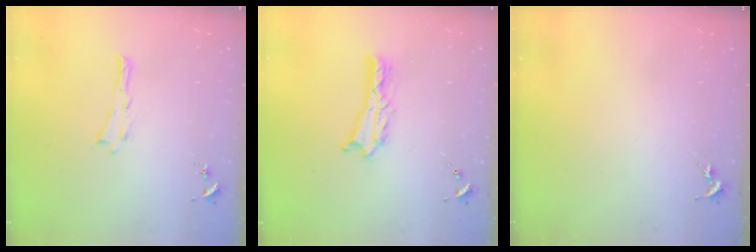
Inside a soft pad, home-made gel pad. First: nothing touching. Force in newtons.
{"total": 2.4, "press": 2.4, "slide": 0.2}
{"total": 0.0}